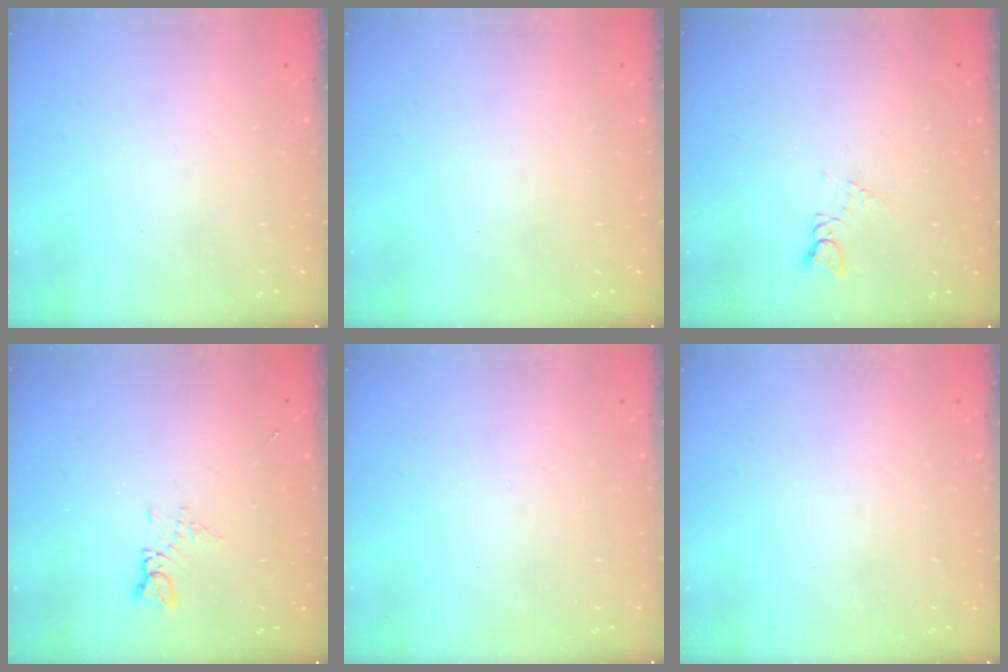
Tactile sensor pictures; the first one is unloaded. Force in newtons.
{"total": 0.0}
{"total": 1.9, "press": 1.8, "slide": 0.3}
{"total": 4.9, "press": 4.9, "slide": 0.6}
{"total": 0.0}
{"total": 0.0}